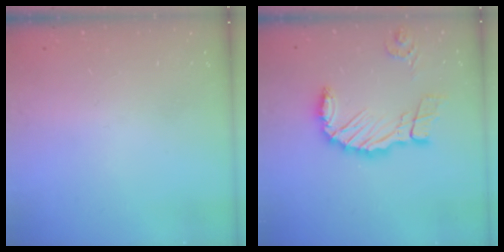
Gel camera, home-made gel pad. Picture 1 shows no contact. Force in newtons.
{"total": 12.8, "press": 12.7, "slide": 1.6}